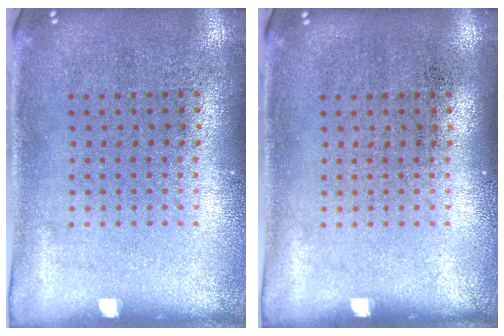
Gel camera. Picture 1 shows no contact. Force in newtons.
{"total": 0.0}